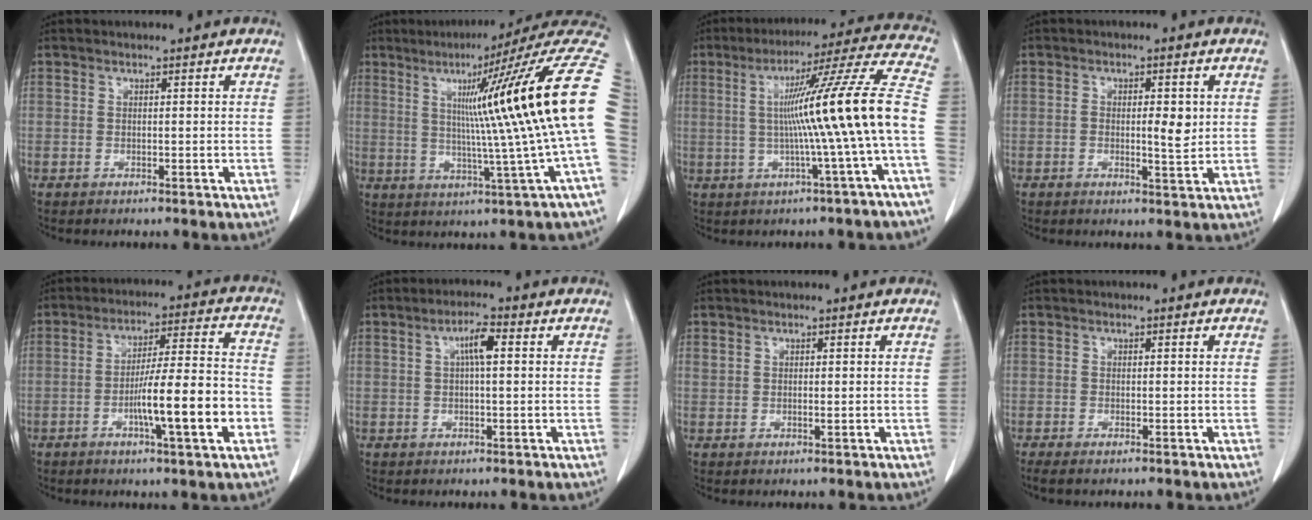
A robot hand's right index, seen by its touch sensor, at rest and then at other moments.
{"total": 21.5, "force": [4.2, -2.7, 20.9], "torque": [-0.221, 0.023, 0.050]}
{"total": 17.0, "force": [-1.2, -2.6, 16.8], "torque": [-0.238, 0.014, -0.025]}
{"total": 3.7, "force": [0.2, 1.1, 3.6], "torque": [-0.056, -0.002, 0.003]}
{"total": 12.3, "force": [-4.0, 0.5, 11.6], "torque": [-0.189, 0.004, -0.064]}
{"total": 3.9, "force": [0.9, 0.6, 3.8], "torque": [-0.069, 0.009, 0.014]}
{"total": 0.8, "force": [0.5, 0.4, 0.5], "torque": [-0.011, 0.000, 0.011]}
{"total": 1.0, "force": [-0.6, 0.1, 0.8], "torque": [-0.017, -0.003, -0.012]}